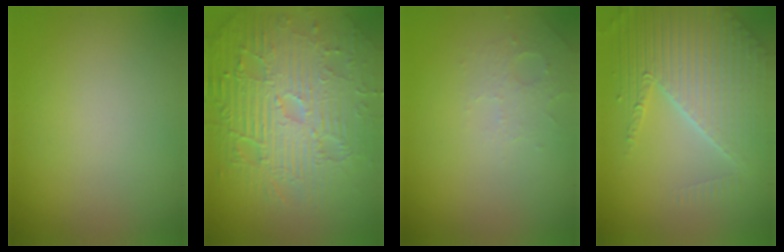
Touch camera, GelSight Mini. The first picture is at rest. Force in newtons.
{"total": 11.3, "press": 7.2, "slide": 8.7}
{"total": 1.8, "press": 1.7, "slide": 0.4}
{"total": 6.7, "press": 5.3, "slide": 4.1}